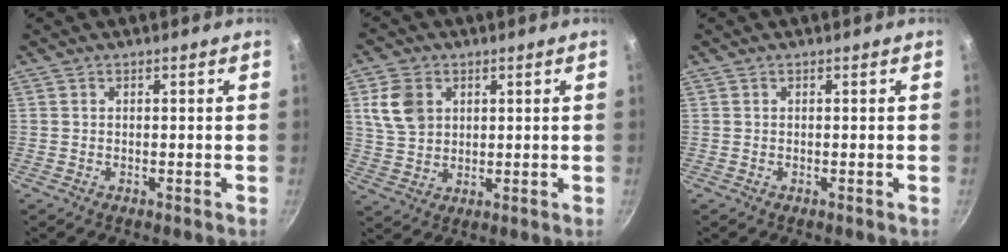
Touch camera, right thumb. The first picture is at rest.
{"total": 8.2, "force": [2.7, 6.2, 4.7], "torque": [-0.074, -0.005, 0.055]}
{"total": 0.0}